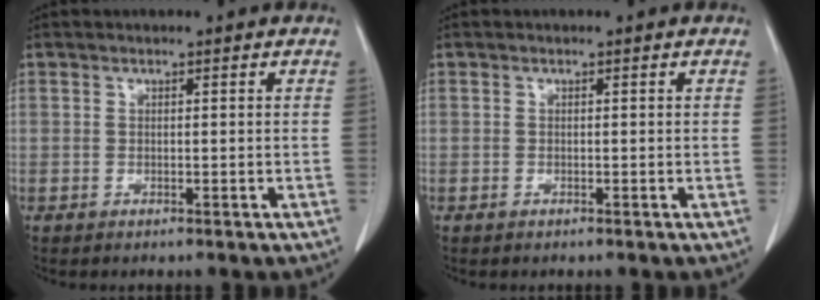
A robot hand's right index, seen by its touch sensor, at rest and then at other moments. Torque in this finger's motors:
{"motor_torque": [0.08, -0.04, 0.02, -0.01]}